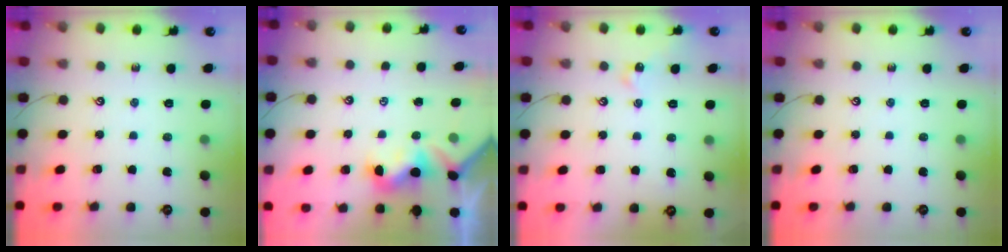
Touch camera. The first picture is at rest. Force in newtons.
{"total": 1.0, "press": 0.7, "slide": 0.6}
{"total": 2.6, "press": 2.5, "slide": 0.4}
{"total": 0.0}